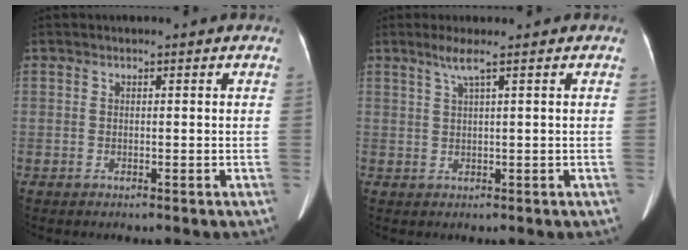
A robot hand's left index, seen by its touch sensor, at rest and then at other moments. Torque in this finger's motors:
{"motor_torque": [0.35, -0.37, 0.19, 0.00]}